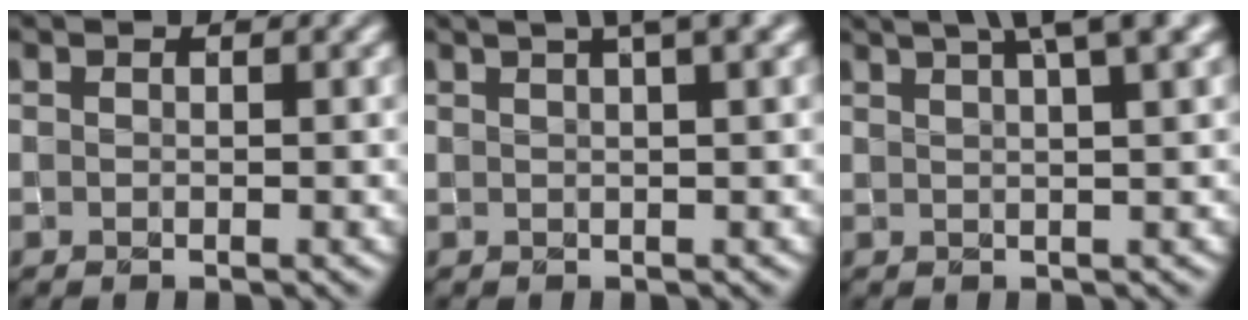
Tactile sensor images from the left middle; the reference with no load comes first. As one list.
[{"total": 3.7, "force": [2.3, 0.7, 2.9], "torque": [-0.027, 0.013, 0.023]}, {"total": 5.9, "force": [3.7, 1.3, 4.4], "torque": [-0.038, 0.024, 0.036]}]